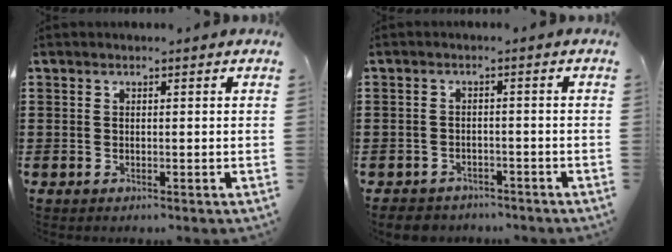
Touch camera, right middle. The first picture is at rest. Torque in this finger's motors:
{"motor_torque": [0.01, 0.00, 0.01, 0.03]}